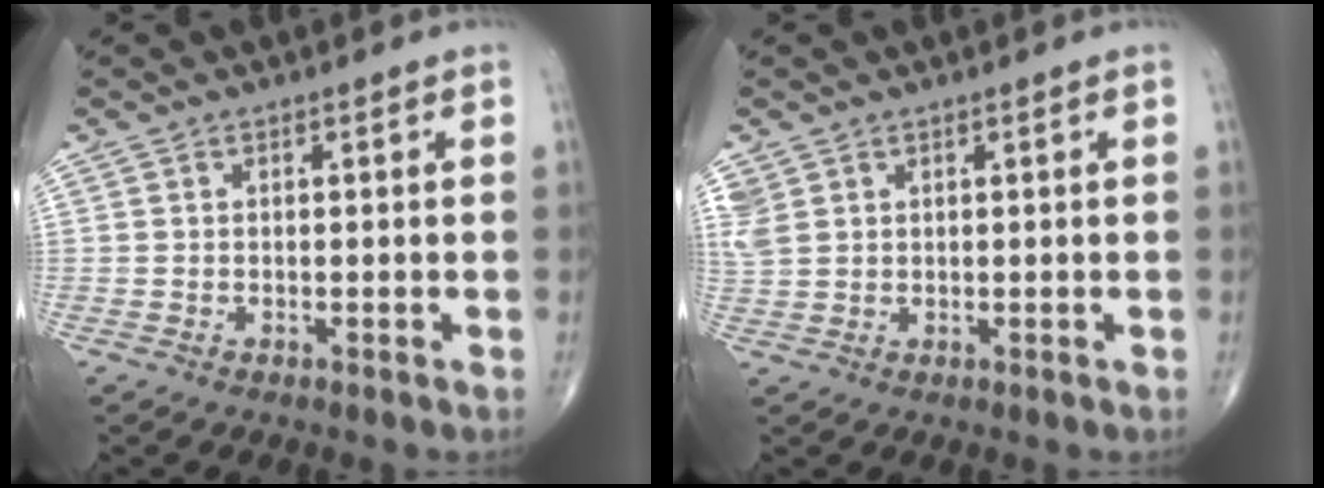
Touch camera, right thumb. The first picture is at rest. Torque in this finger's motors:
{"motor_torque": [0.00, 0.02, 0.15, 0.23, 0.00]}